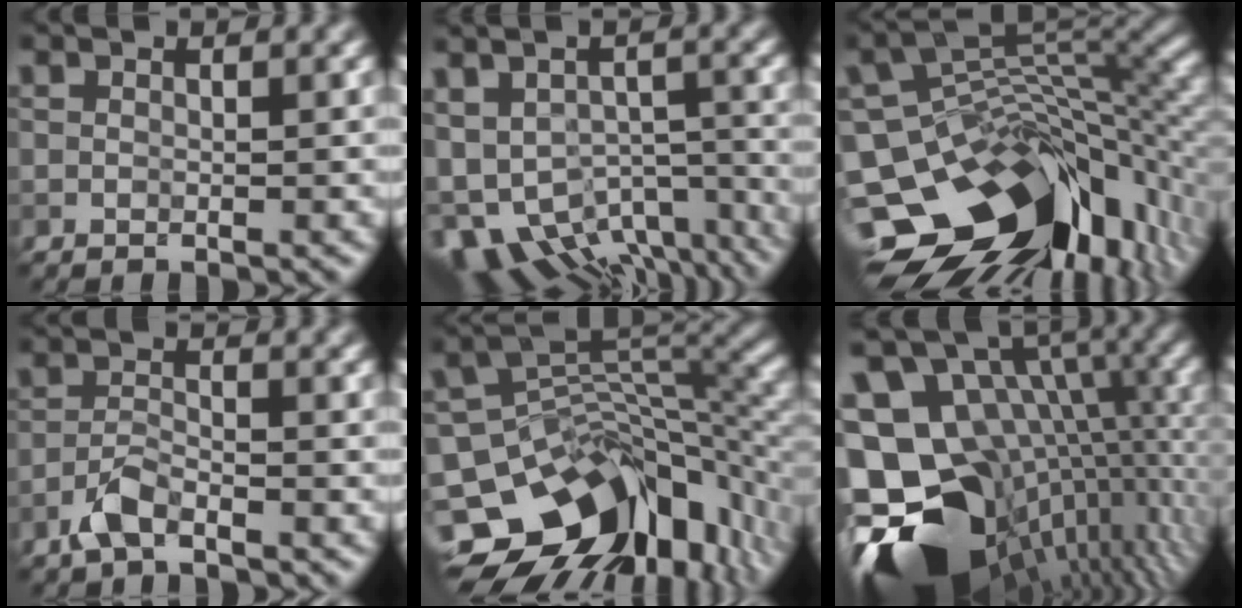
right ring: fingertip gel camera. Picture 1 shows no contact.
{"total": 10.7, "force": [-5.1, 6.2, 7.2], "torque": [-0.143, -0.030, -0.046]}
{"total": 15.0, "force": [-6.0, 8.6, 10.7], "torque": [-0.165, -0.008, -0.092]}
{"total": 2.7, "force": [-2.0, 0.9, 1.6], "torque": [-0.033, 0.004, -0.048]}
{"total": 13.9, "force": [-6.6, 8.4, 8.9], "torque": [-0.157, -0.008, -0.100]}
{"total": 17.7, "force": [-3.6, 12.7, 11.9], "torque": [-0.199, 0.000, -0.009]}